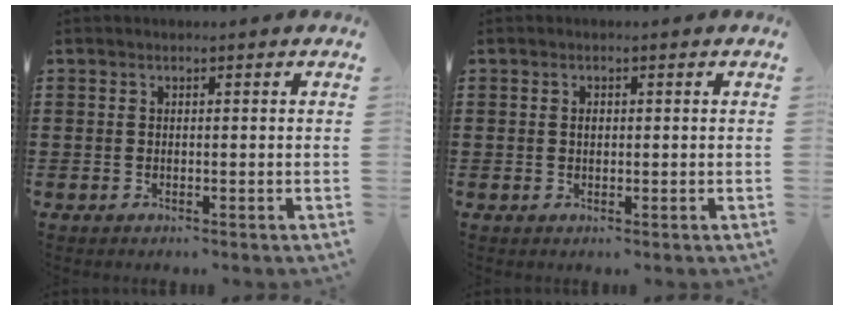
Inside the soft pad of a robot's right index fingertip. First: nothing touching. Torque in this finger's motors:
{"motor_torque": [0.15, -0.06, 0.11, 0.02]}